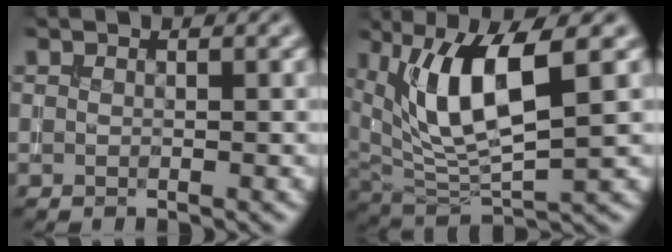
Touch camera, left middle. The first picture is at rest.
{"total": 9.0, "force": [3.1, 2.9, 7.9], "torque": [-0.156, -0.009, 0.060]}